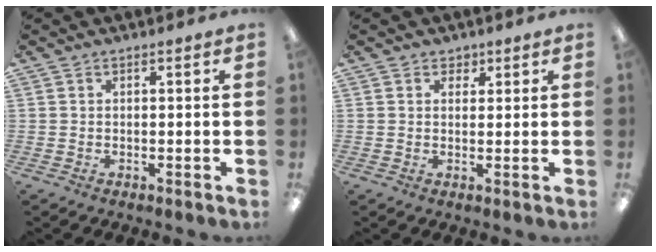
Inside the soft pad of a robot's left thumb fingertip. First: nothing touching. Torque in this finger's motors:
{"motor_torque": [0.05, -0.04, -0.44, 0.22, -0.01]}